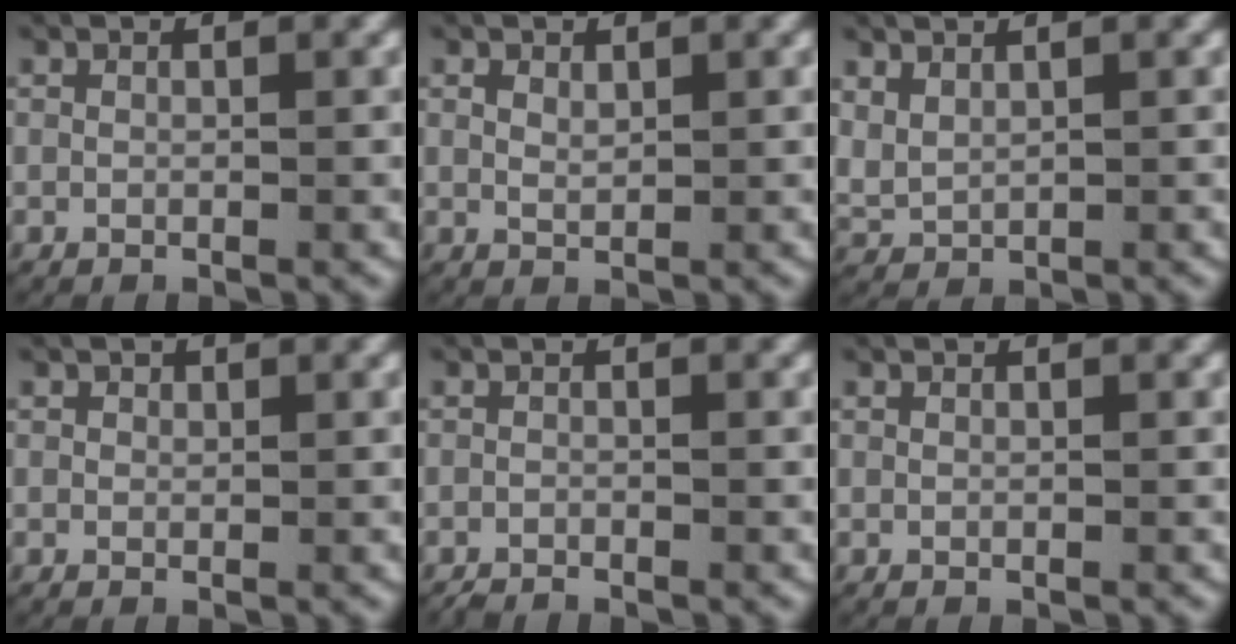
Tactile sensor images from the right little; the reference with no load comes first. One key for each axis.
{"total": 0.9, "fx": 0.6, "fy": 0.4, "fz": 0.6, "tx": -0.013, "ty": -0.006, "tz": 0.017}
{"total": 3.2, "fx": 1.0, "fy": 2.8, "fz": 1.3, "tx": -0.050, "ty": -0.009, "tz": 0.028}
{"total": 0.5, "fx": 0.2, "fy": 0.5, "fz": 0.1, "tx": -0.003, "ty": -0.001, "tz": 0.005}
{"total": 1.1, "fx": -1.1, "fy": 0.2, "fz": 0.1, "tx": -0.008, "ty": -0.008, "tz": -0.018}
{"total": 0.0}